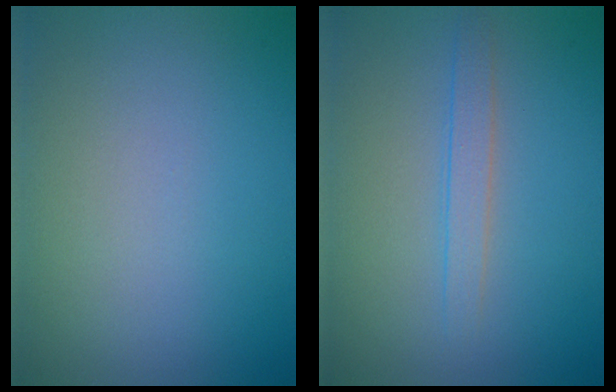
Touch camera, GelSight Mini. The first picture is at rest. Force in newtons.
{"total": 1.7, "press": 1.7, "slide": 0.1}